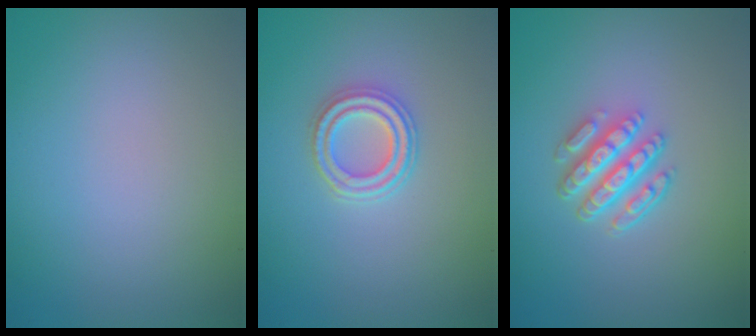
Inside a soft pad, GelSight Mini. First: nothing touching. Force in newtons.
{"total": 2.9, "press": 2.5, "slide": 1.4}
{"total": 4.7, "press": 3.5, "slide": 3.1}